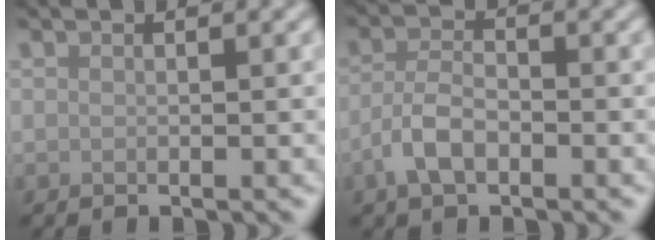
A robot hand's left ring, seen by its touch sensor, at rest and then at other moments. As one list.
[{"total": 3.3, "force": [-1.6, 1.6, 2.3], "torque": [-0.047, 0.003, -0.039]}]